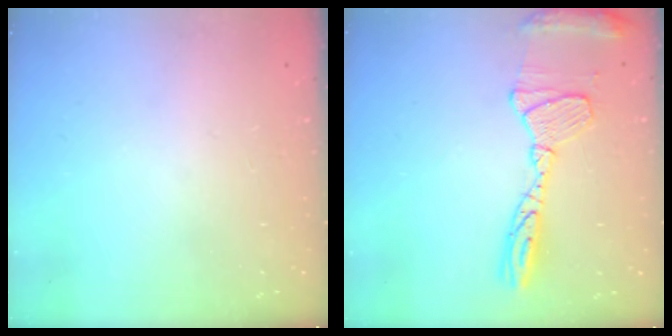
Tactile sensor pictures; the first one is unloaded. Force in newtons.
{"total": 15.2, "press": 15.1, "slide": 1.3}